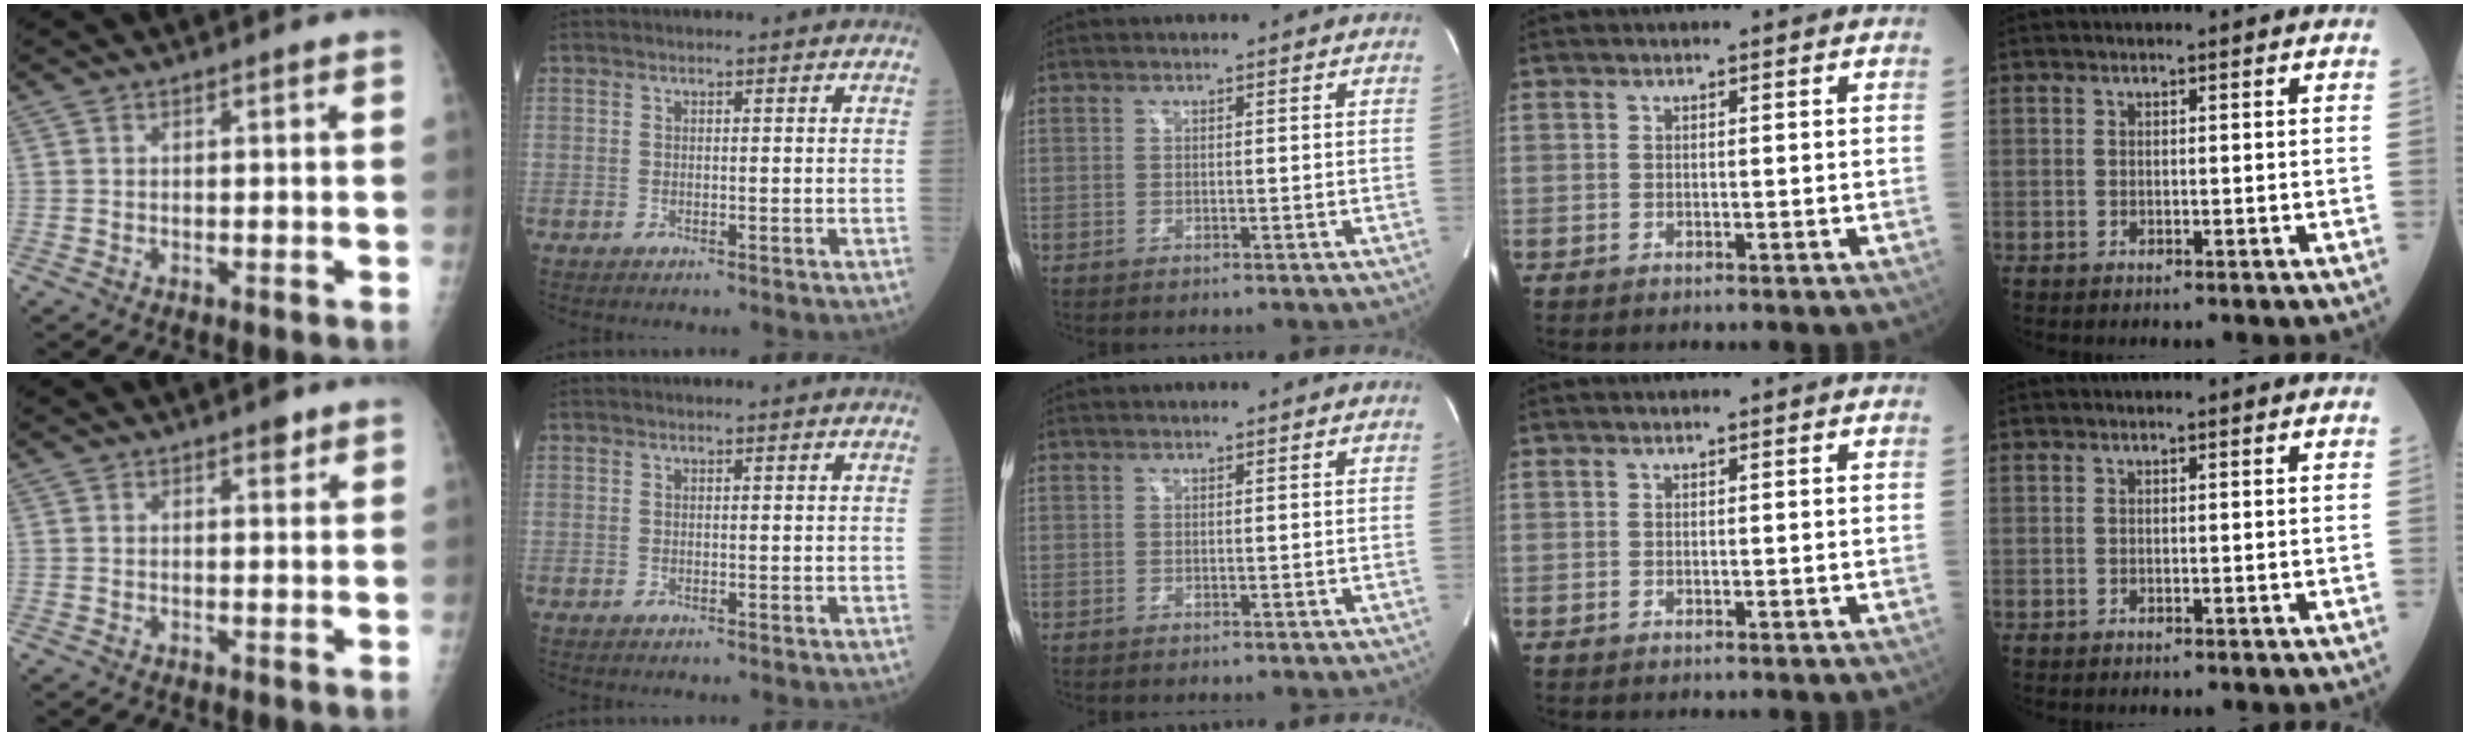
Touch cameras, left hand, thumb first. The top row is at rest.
{"thumb": {"total": 1.8, "force": [1.2, 0.8, 1.0], "torque": [-0.004, -0.005, 0.014]}}